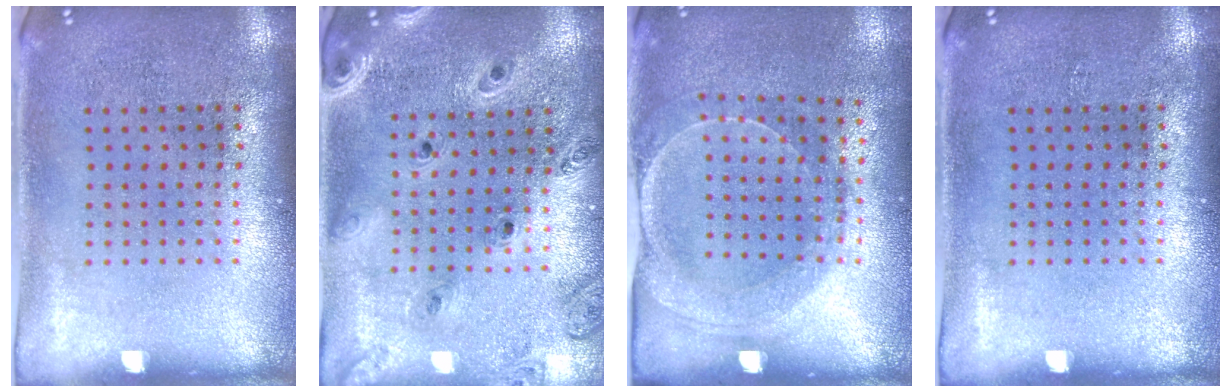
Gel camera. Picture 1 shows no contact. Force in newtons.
{"total": 1.3, "press": 1.3, "slide": 0.2}
{"total": 1.5, "press": 1.5, "slide": 0.3}
{"total": 0.0}